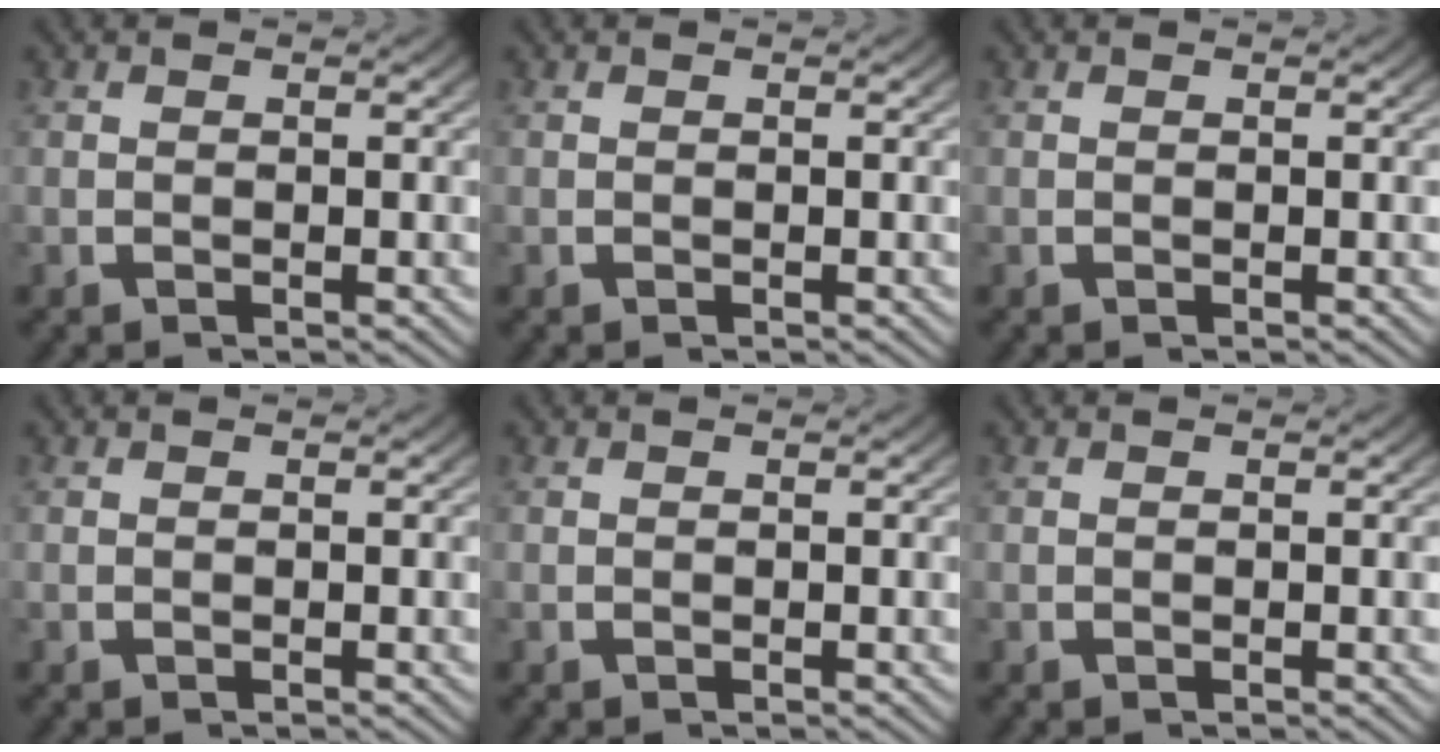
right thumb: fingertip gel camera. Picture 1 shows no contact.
{"total": 0.0}
{"total": 0.0}
{"total": 0.0}
{"total": 0.0}
{"total": 0.0}